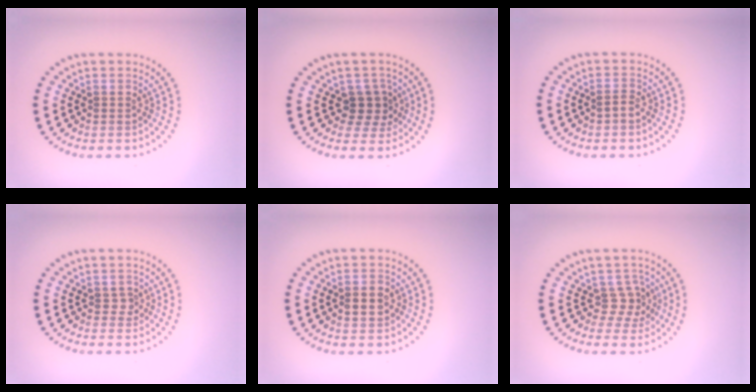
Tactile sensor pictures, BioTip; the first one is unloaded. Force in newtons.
{"total": 2.5, "press": 2.0, "slide": 1.4}
{"total": 0.9, "press": 0.8, "slide": 0.3}
{"total": 0.9, "press": 0.7, "slide": 0.7}
{"total": 2.3, "press": 2.3, "slide": 0.1}
{"total": 2.2, "press": 1.5, "slide": 1.6}